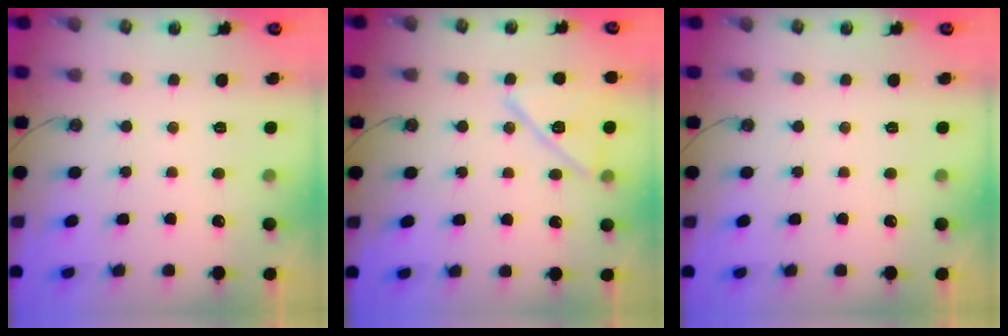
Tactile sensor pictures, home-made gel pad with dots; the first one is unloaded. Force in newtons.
{"total": 13.3, "press": 13.2, "slide": 1.5}
{"total": 0.0}